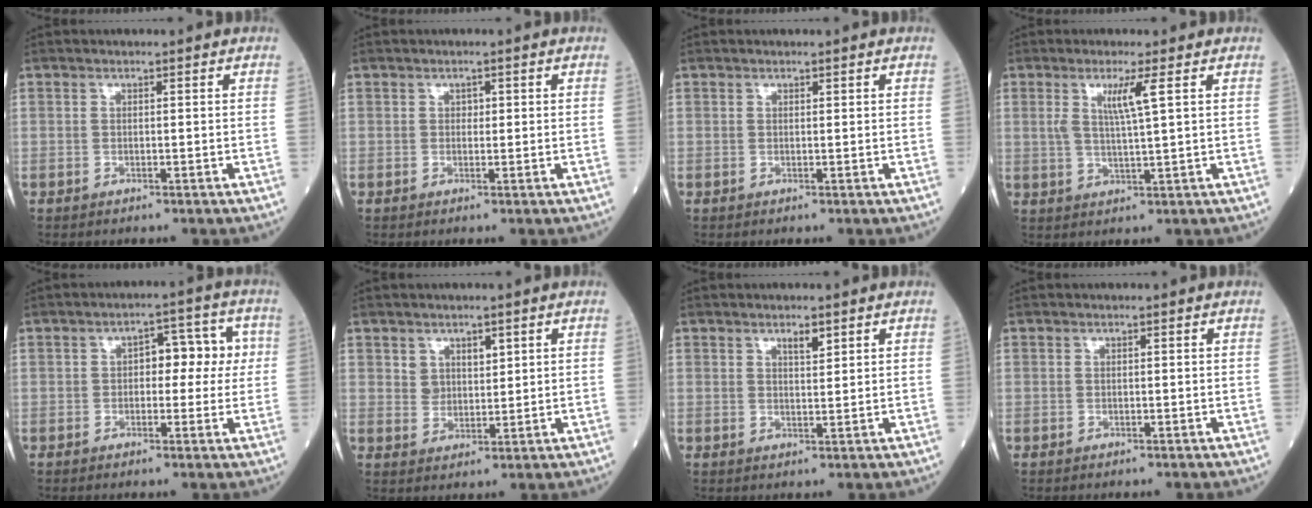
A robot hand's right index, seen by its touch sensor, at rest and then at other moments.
{"total": 0.9, "force": [0.2, 0.7, 0.5], "torque": [-0.004, 0.001, 0.002]}
{"total": 0.0}
{"total": 4.6, "force": [1.7, -0.5, 4.2], "torque": [-0.082, -0.006, 0.031]}
{"total": 6.3, "force": [0.6, 3.5, 5.2], "torque": [-0.060, 0.032, 0.007]}
{"total": 3.4, "force": [1.9, 2.4, 1.4], "torque": [-0.022, 0.004, 0.038]}
{"total": 2.1, "force": [1.4, 0.5, 1.4], "torque": [-0.024, -0.001, 0.025]}
{"total": 0.0}